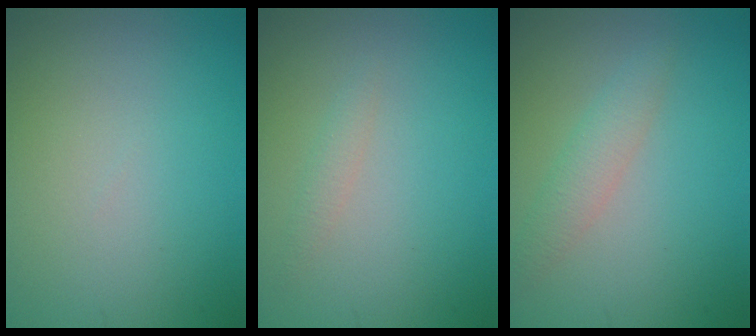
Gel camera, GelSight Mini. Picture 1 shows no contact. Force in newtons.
{"total": 0.9, "press": 0.9, "slide": 0.1}
{"total": 2.1, "press": 2.1, "slide": 0.1}